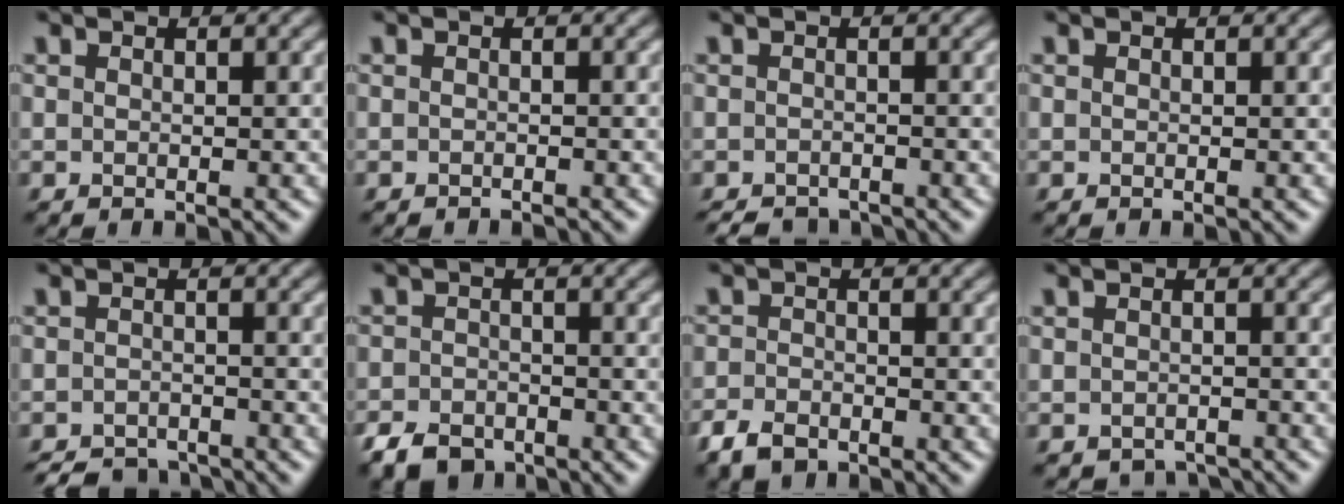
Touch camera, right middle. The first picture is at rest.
{"total": 1.1, "force": [-1.1, 0.1, 0.1], "torque": [0.001, -0.006, -0.019]}
{"total": 2.4, "force": [-2.2, 0.6, 0.4], "torque": [-0.001, -0.005, -0.038]}
{"total": 0.0}
{"total": 3.2, "force": [-3.1, 0.8, 0.6], "torque": [-0.003, -0.003, -0.054]}
{"total": 3.6, "force": [-2.7, 2.0, 1.3], "torque": [-0.022, -0.003, -0.055]}
{"total": 2.8, "force": [-2.1, 1.5, 1.2], "torque": [-0.021, -0.004, -0.049]}
{"total": 2.1, "force": [-1.9, 0.8, 0.3], "torque": [0.001, -0.008, -0.029]}